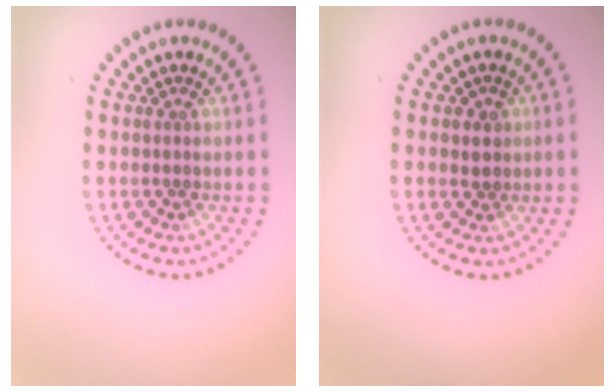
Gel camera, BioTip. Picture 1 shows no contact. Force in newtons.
{"total": 1.0, "press": 0.9, "slide": 0.5}